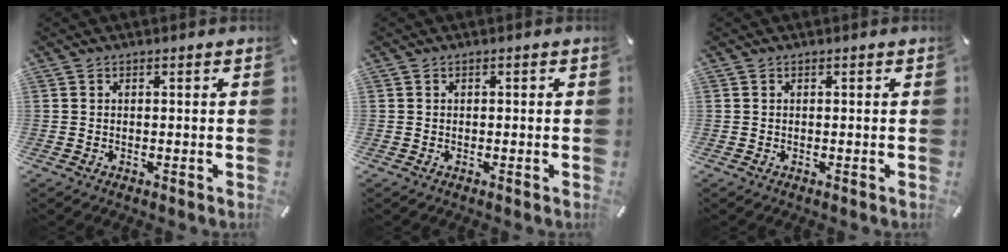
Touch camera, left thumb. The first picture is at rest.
{"total": 0.0}
{"total": 0.0}